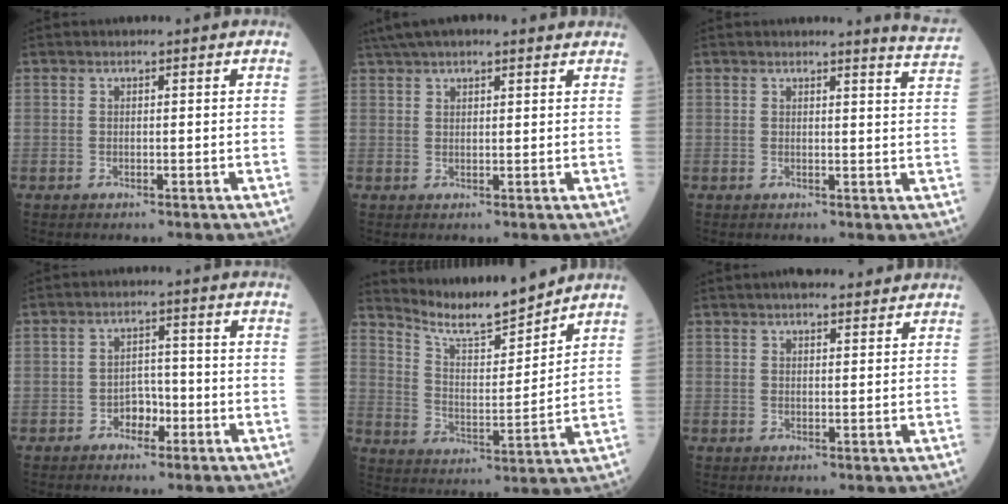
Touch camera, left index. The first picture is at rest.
{"total": 8.9, "force": [7.1, 1.9, 4.9], "torque": [-0.081, 0.046, 0.110]}
{"total": 4.4, "force": [4.3, -1.0, 0.3], "torque": [-0.008, -0.044, 0.029]}
{"total": 2.9, "force": [-1.7, 1.8, 1.5], "torque": [-0.015, 0.006, -0.032]}
{"total": 10.8, "force": [10.4, 0.2, 3.0], "torque": [-0.064, -0.007, 0.188]}
{"total": 6.0, "force": [5.2, 1.3, 2.7], "torque": [-0.035, 0.022, 0.073]}